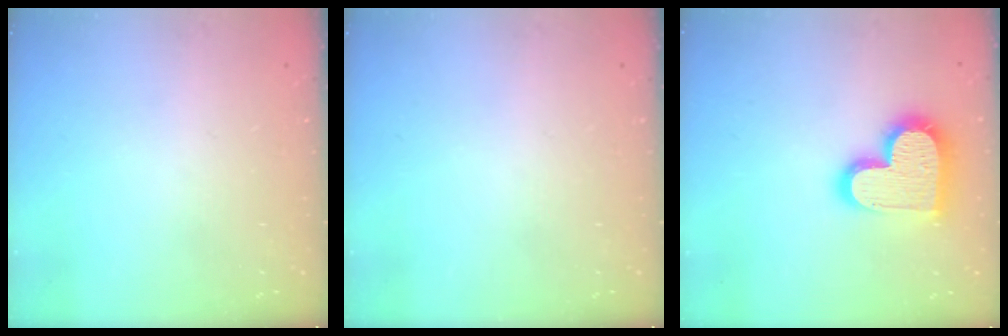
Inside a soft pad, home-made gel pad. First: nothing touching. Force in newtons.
{"total": 0.0}
{"total": 17.5, "press": 17.4, "slide": 1.3}